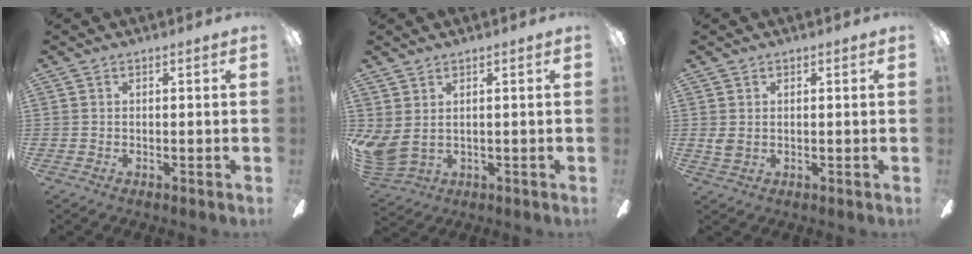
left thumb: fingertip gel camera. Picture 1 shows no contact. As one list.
[{"total": 5.1, "force": [2.2, 3.4, 3.1], "torque": [-0.088, -0.015, 0.042]}, {"total": 2.0, "force": [0.9, 1.3, 1.3], "torque": [-0.019, -0.002, 0.015]}]